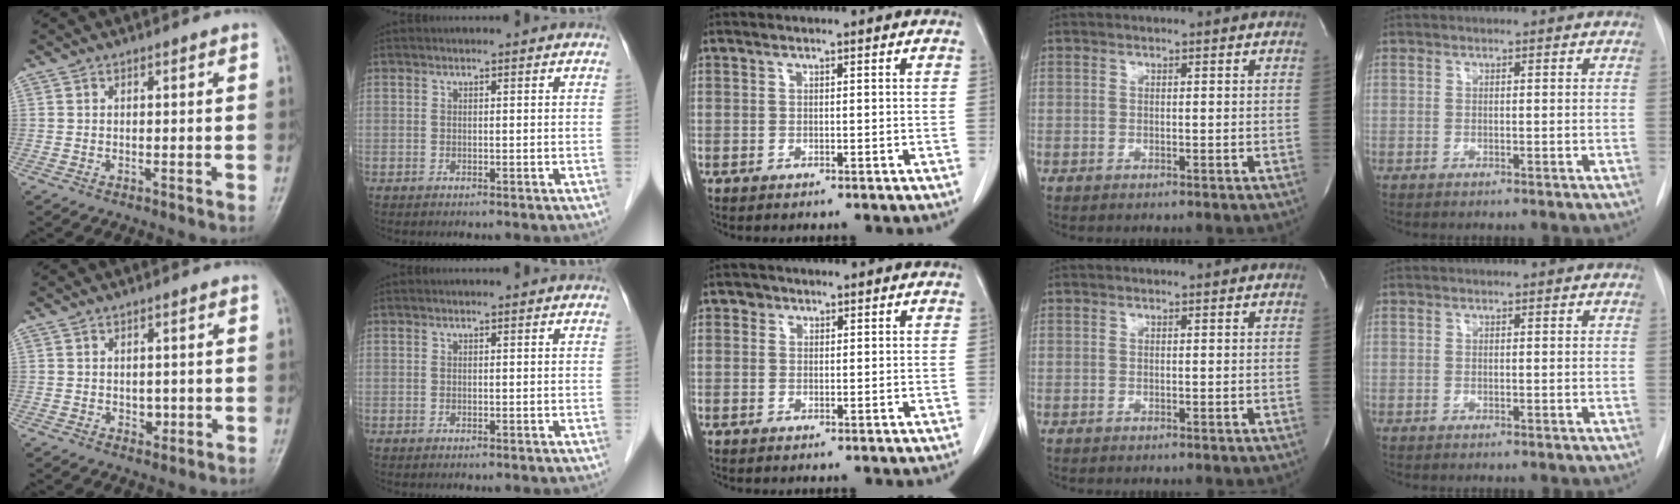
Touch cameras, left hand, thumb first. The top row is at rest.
{"thumb": {"total": 2.4, "force": [-0.3, 1.8, 1.6], "torque": [-0.008, 0.001, -0.001]}, "middle": {"total": 1.1, "force": [0.6, 0.8, 0.1], "torque": [0.005, -0.001, 0.007]}}